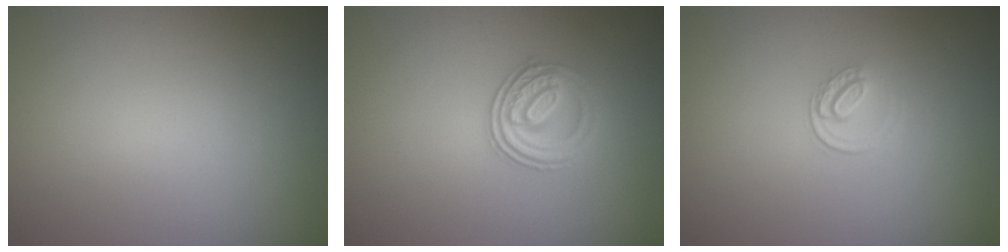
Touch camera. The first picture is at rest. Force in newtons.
{"total": 3.0, "press": 2.6, "slide": 1.5}
{"total": 1.4, "press": 0.9, "slide": 1.0}